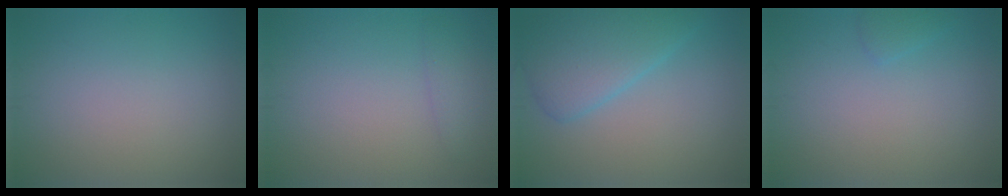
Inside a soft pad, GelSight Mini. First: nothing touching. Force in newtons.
{"total": 1.5, "press": 1.5, "slide": 0.0}
{"total": 4.9, "press": 4.9, "slide": 0.2}
{"total": 0.9, "press": 0.9, "slide": 0.1}